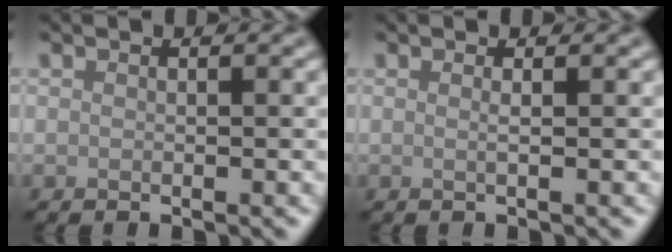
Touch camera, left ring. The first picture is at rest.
{"total": 0.8, "force": [0.1, 0.3, 0.7], "torque": [-0.007, -0.001, -0.004]}